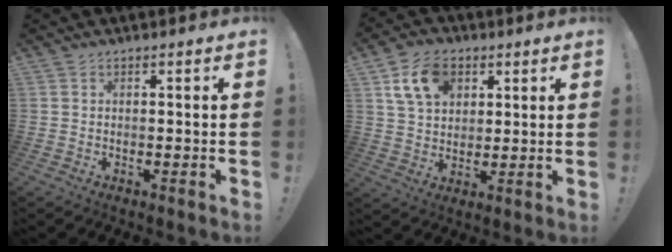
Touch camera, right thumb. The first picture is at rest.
{"total": 12.4, "force": [5.3, 8.9, 6.8], "torque": [-0.109, -0.004, 0.105]}